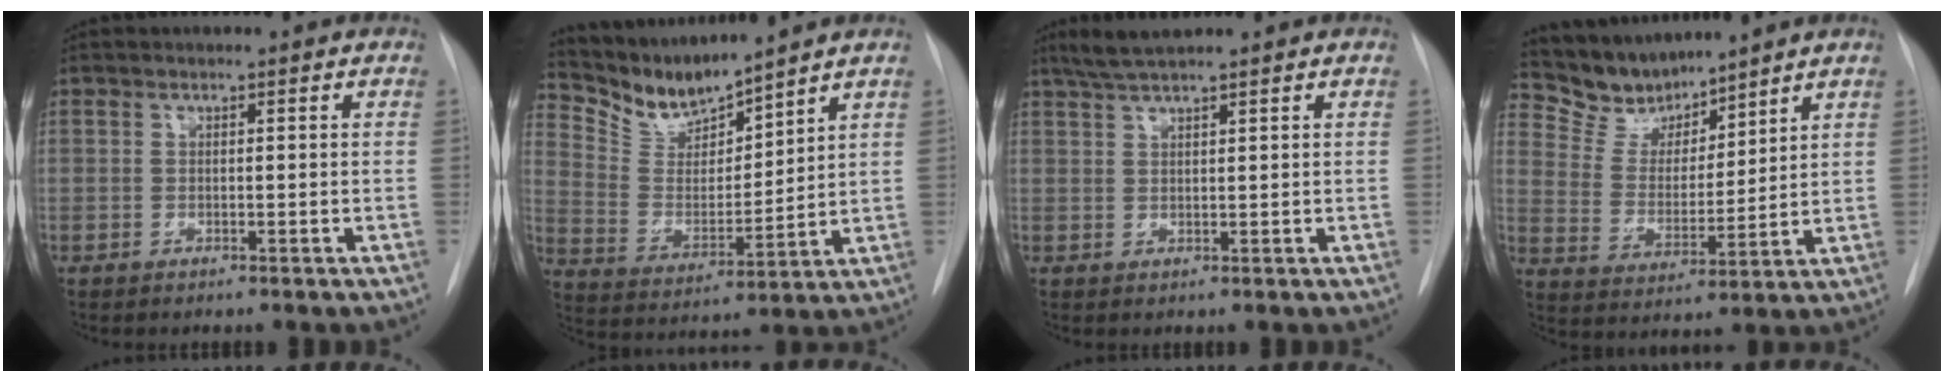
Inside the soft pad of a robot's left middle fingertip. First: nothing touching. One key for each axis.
{"total": 9.6, "fx": 9.4, "fy": 0.6, "fz": 2.0, "tx": -0.055, "ty": -0.003, "tz": 0.198}
{"total": 3.7, "fx": 3.1, "fy": -0.2, "fz": 1.9, "tx": -0.045, "ty": 0.009, "tz": 0.063}
{"total": 9.1, "fx": 8.6, "fy": 2.8, "fz": 0.8, "tx": -0.022, "ty": 0.006, "tz": 0.176}